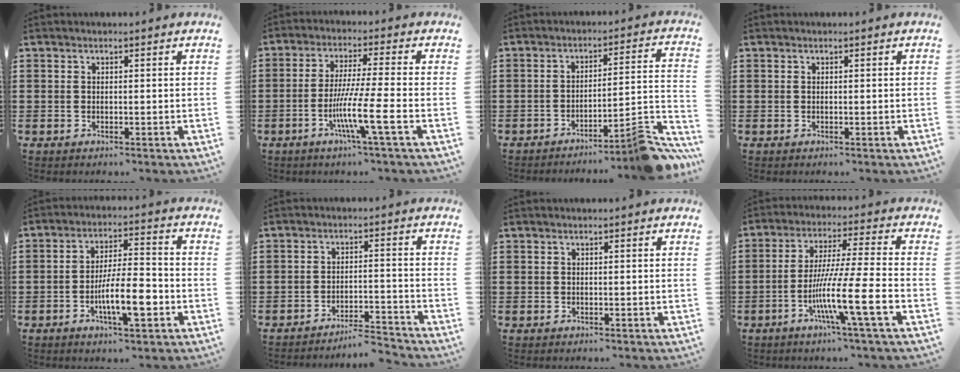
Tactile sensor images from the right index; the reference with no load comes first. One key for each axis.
{"total": 9.2, "fx": -3.5, "fy": -0.1, "fz": 8.5, "tx": -0.169, "ty": -0.017, "tz": -0.070}
{"total": 6.9, "fx": -5.6, "fy": -0.4, "fz": 4.1, "tx": -0.060, "ty": -0.013, "tz": -0.109}
{"total": 0.0}
{"total": 9.3, "fx": -3.3, "fy": 2.7, "fz": 8.3, "tx": -0.146, "ty": -0.004, "tz": -0.061}
{"total": 4.2, "fx": -4.2, "fy": 0.0, "fz": 0.6, "tx": -0.014, "ty": -0.001, "tz": -0.088}
{"total": 0.0}
{"total": 12.4, "fx": -4.8, "fy": 0.2, "fz": 11.4, "tx": -0.217, "ty": -0.009, "tz": -0.092}